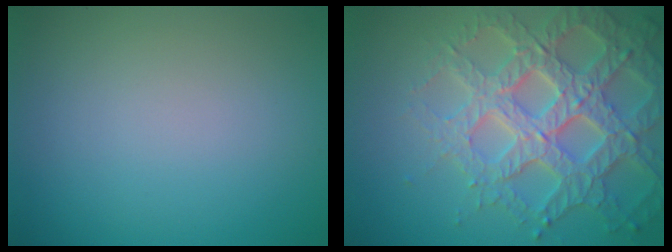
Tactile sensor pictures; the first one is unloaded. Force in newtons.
{"total": 7.0, "press": 6.8, "slide": 1.7}